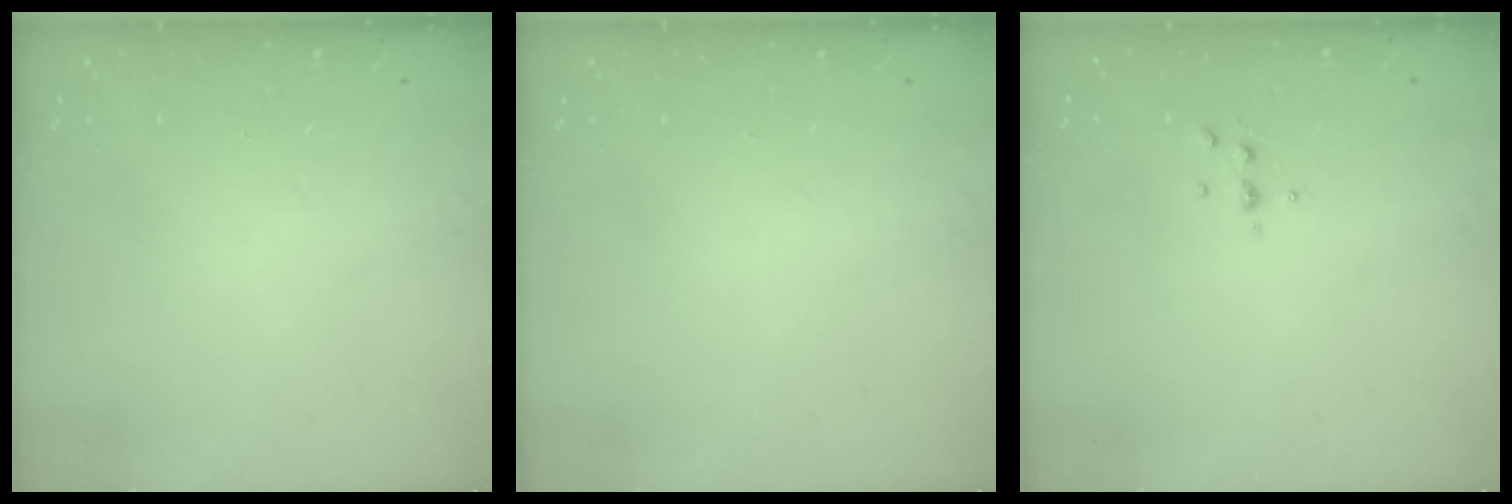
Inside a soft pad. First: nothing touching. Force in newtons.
{"total": 0.0}
{"total": 3.8, "press": 3.7, "slide": 0.5}